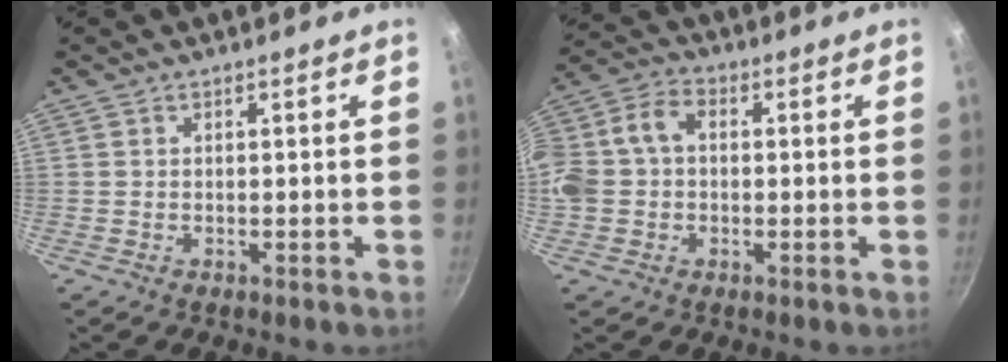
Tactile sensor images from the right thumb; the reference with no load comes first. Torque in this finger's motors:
{"motor_torque": [1.31, 1.33, 0.20, -0.02, 0.22]}